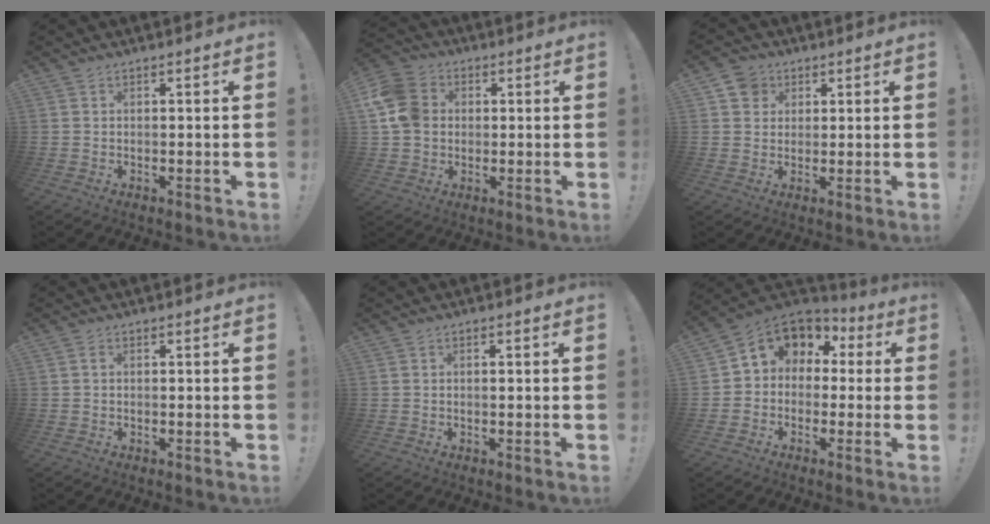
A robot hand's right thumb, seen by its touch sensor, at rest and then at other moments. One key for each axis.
{"total": 11.7, "fx": 1.0, "fy": 9.8, "fz": 6.3, "tx": -0.112, "ty": 0.014, "tz": 0.024}
{"total": 5.9, "fx": 2.4, "fy": 5.2, "fz": 1.5, "tx": -0.026, "ty": -0.004, "tz": 0.047}
{"total": 0.9, "fx": 0.0, "fy": 0.4, "fz": 0.8, "tx": -0.016, "ty": 0.003, "tz": -0.001}
{"total": 0.5, "fx": -0.1, "fy": -0.1, "fz": 0.5, "tx": -0.003, "ty": -0.003, "tz": -0.003}
{"total": 7.4, "fx": 1.2, "fy": 6.7, "fz": 3.0, "tx": -0.049, "ty": -0.002, "tz": 0.029}